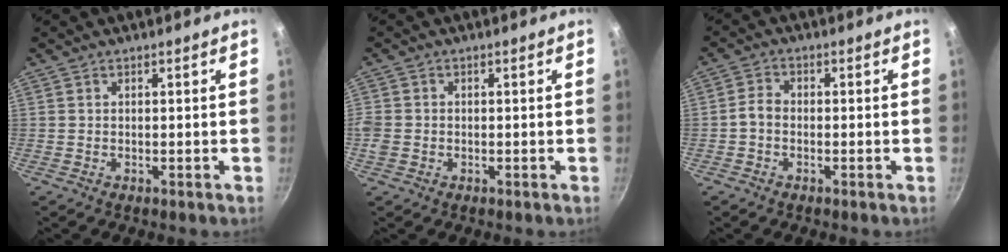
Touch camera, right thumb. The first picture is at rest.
{"total": 3.1, "force": [-0.6, 2.6, 1.6], "torque": [-0.040, 0.003, -0.011]}
{"total": 2.9, "force": [-0.8, 2.0, 1.9], "torque": [-0.033, 0.012, -0.023]}